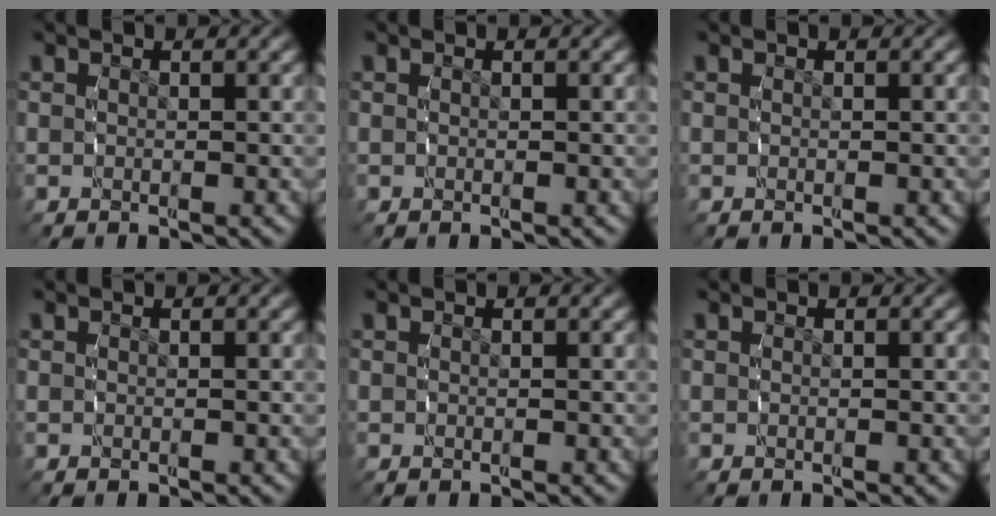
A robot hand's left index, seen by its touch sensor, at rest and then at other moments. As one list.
[{"total": 0.0}, {"total": 0.0}, {"total": 0.0}, {"total": 0.0}, {"total": 0.0}]